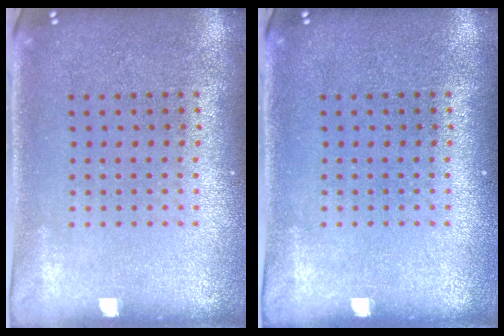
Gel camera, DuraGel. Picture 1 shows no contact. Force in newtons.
{"total": 0.0}